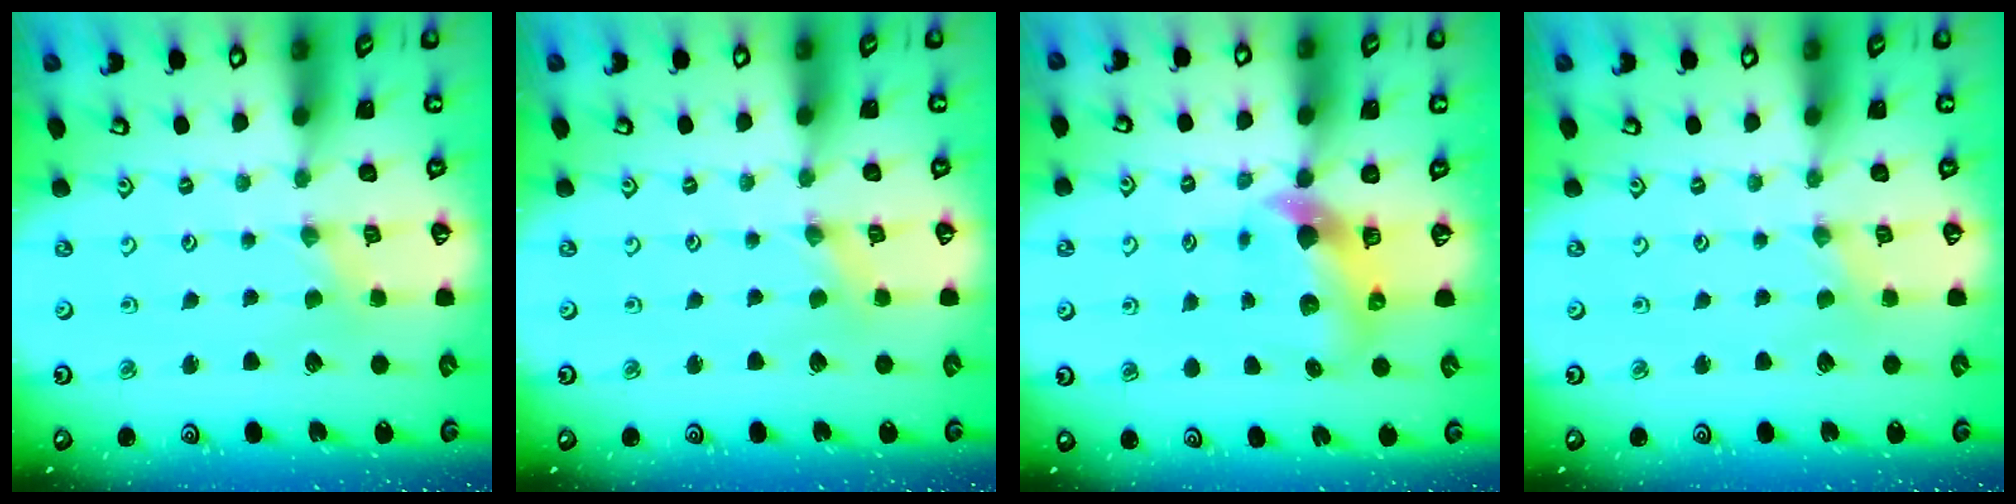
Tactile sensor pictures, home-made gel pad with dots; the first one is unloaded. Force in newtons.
{"total": 0.0}
{"total": 6.8, "press": 6.8, "slide": 0.9}
{"total": 0.0}